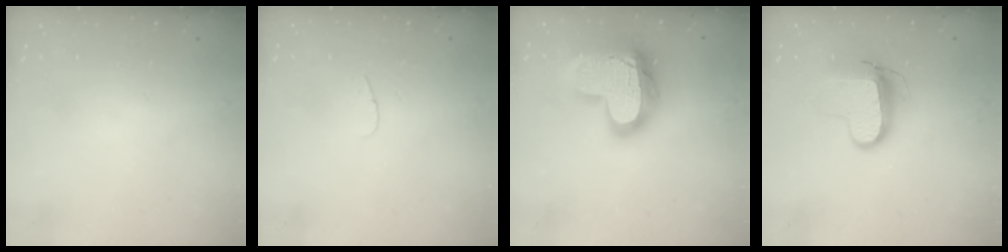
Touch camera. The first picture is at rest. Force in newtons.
{"total": 3.8, "press": 3.8, "slide": 0.4}
{"total": 23.6, "press": 23.5, "slide": 2.0}
{"total": 10.3, "press": 10.2, "slide": 1.0}